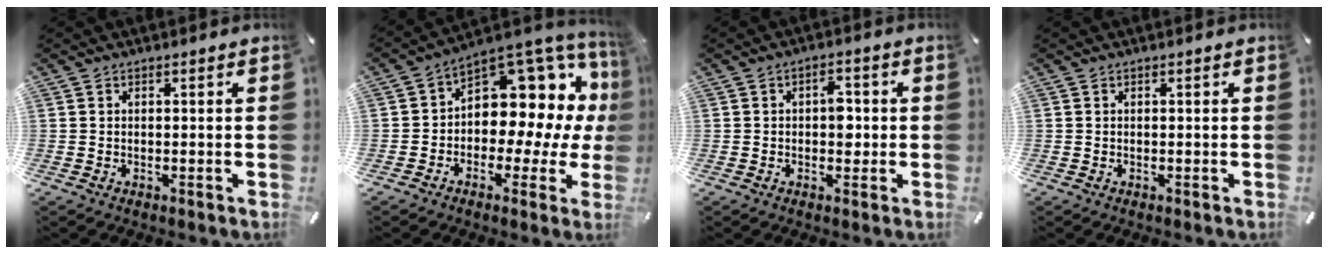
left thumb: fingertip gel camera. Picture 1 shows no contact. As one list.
[{"total": 10.9, "force": [4.0, 7.8, 6.5], "torque": [-0.076, -0.069, 0.066]}, {"total": 4.3, "force": [0.1, 2.8, 3.3], "torque": [-0.033, -0.002, -0.008]}, {"total": 0.0}]